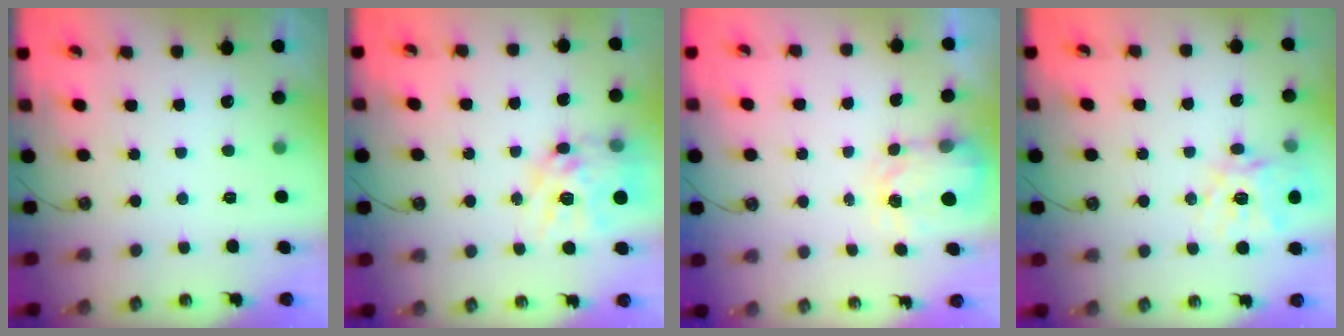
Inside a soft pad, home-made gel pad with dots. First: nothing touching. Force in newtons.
{"total": 15.1, "press": 15.1, "slide": 1.4}
{"total": 3.9, "press": 3.9, "slide": 0.6}
{"total": 15.3, "press": 15.1, "slide": 2.2}